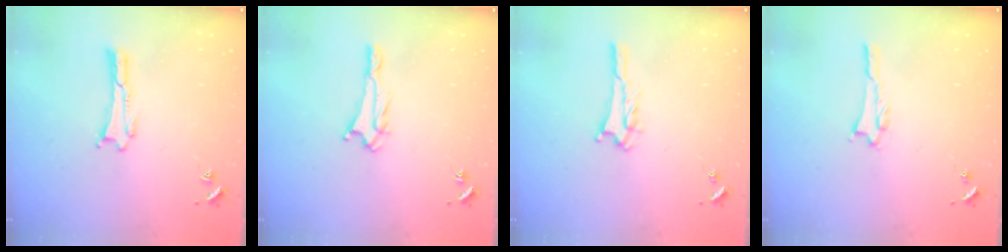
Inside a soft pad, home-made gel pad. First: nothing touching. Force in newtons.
{"total": 1.7, "press": 1.7, "slide": 0.2}
{"total": 2.8, "press": 2.8, "slide": 0.3}
{"total": 1.0, "press": 1.0, "slide": 0.2}